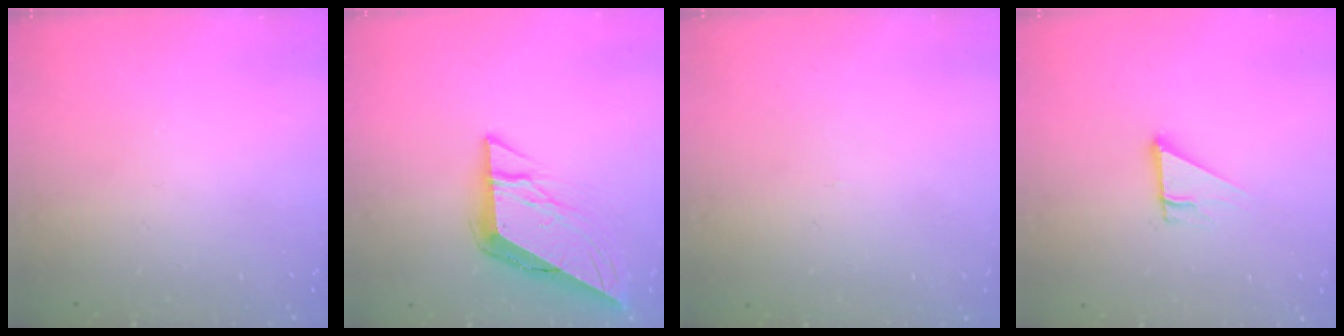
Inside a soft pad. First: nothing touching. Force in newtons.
{"total": 9.8, "press": 9.8, "slide": 0.6}
{"total": 2.7, "press": 2.7, "slide": 0.3}
{"total": 4.2, "press": 4.2, "slide": 0.3}